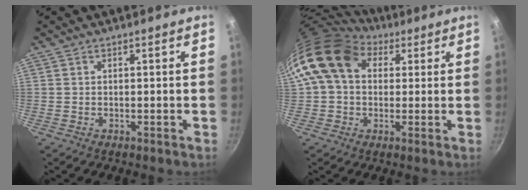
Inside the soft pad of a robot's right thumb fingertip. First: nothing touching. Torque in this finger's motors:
{"motor_torque": [1.09, 3.92, 0.98, -0.70, 0.24]}